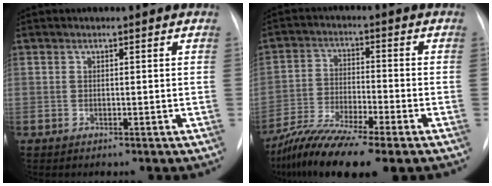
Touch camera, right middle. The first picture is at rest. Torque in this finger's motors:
{"motor_torque": [1.04, -1.10, 0.35, 0.17]}